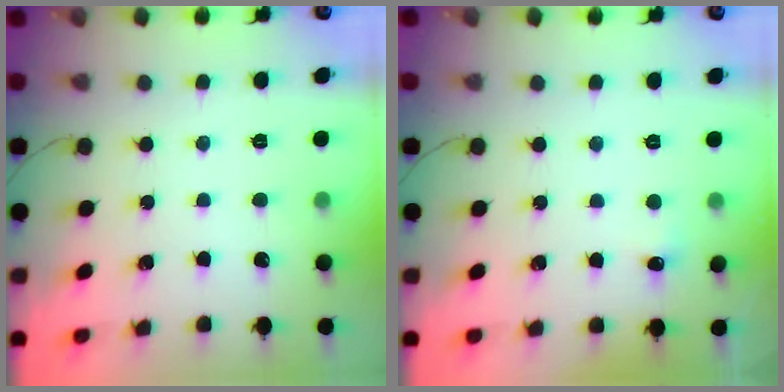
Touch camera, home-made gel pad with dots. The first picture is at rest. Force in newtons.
{"total": 3.7, "press": 3.5, "slide": 1.0}